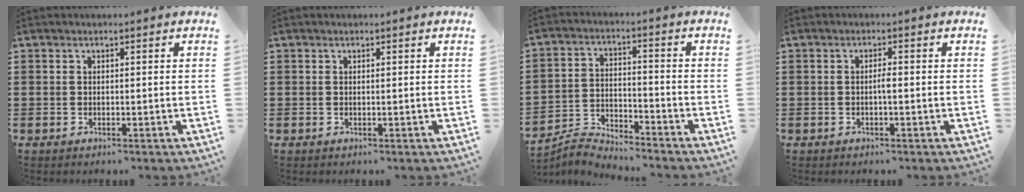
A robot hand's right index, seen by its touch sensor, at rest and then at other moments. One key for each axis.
{"total": 0.0}
{"total": 4.2, "fx": -4.2, "fy": 0.3, "fz": 0.0, "tx": -0.009, "ty": 0.008, "tz": -0.090}
{"total": 1.4, "fx": -0.3, "fy": 0.2, "fz": 1.3, "tx": -0.027, "ty": -0.001, "tz": -0.006}